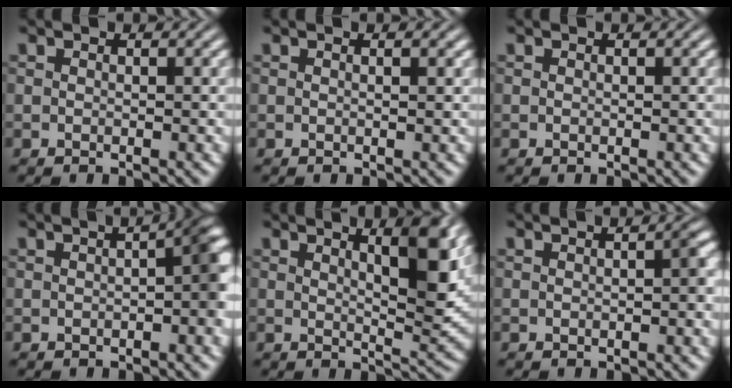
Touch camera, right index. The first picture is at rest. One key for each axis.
{"total": 0.7, "fx": 0.1, "fy": -0.4, "fz": 0.5, "tx": -0.006, "ty": -0.001, "tz": 0.003}
{"total": 0.0}
{"total": 4.2, "fx": 0.1, "fy": 1.1, "fz": 4.1, "tx": -0.031, "ty": 0.015, "tz": -0.003}
{"total": 5.9, "fx": 2.2, "fy": -0.2, "fz": 5.4, "tx": -0.054, "ty": -0.003, "tz": 0.041}
{"total": 1.0, "fx": -0.2, "fy": -0.1, "fz": 1.0, "tx": -0.008, "ty": 0.003, "tz": -0.002}